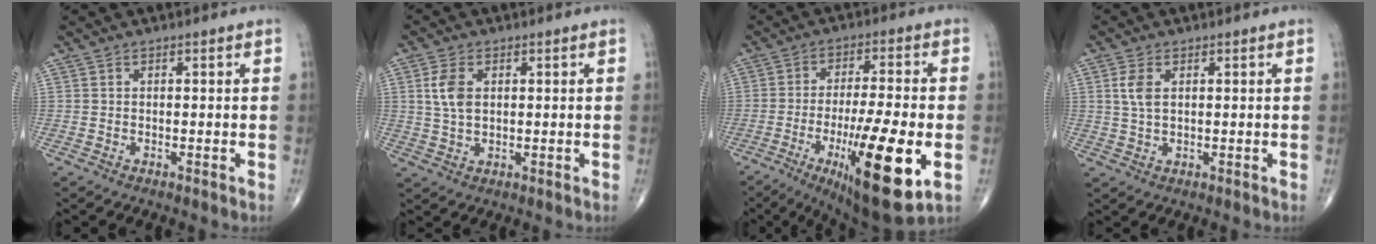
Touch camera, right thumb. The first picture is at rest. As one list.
[{"total": 5.5, "force": [1.3, 3.3, 4.2], "torque": [-0.083, 0.000, 0.026]}, {"total": 20.1, "force": [-6.2, 4.8, 18.5], "torque": [-0.294, -0.007, -0.086]}, {"total": 4.0, "force": [1.1, 2.2, 3.2], "torque": [-0.067, 0.000, 0.024]}]